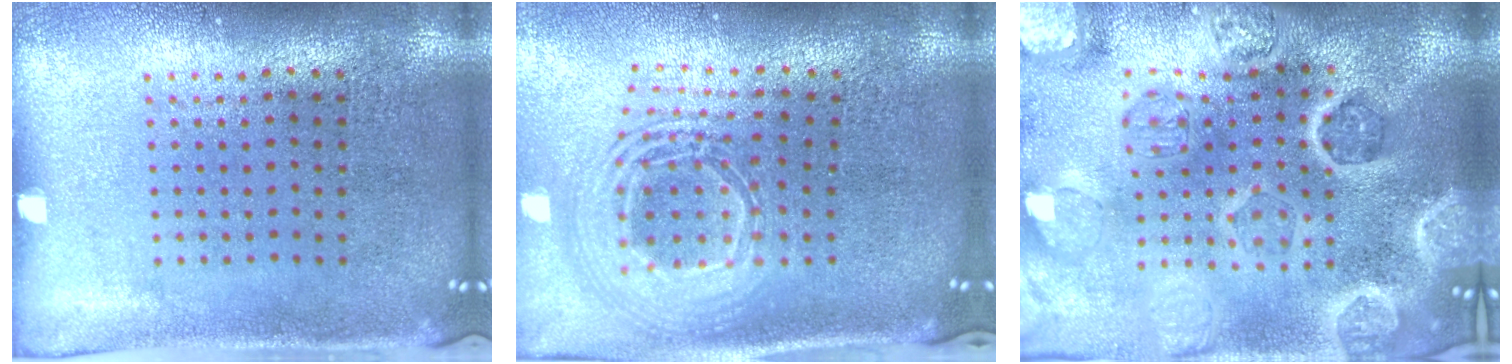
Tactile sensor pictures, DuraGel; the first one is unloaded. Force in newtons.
{"total": 2.6, "press": 1.9, "slide": 1.8}
{"total": 5.4, "press": 4.6, "slide": 2.9}